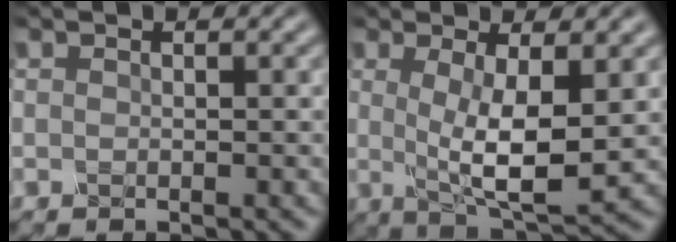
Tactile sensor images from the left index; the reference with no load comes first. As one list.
[{"total": 6.0, "force": [0.4, 1.6, 5.7], "torque": [-0.099, -0.013, 0.012]}]